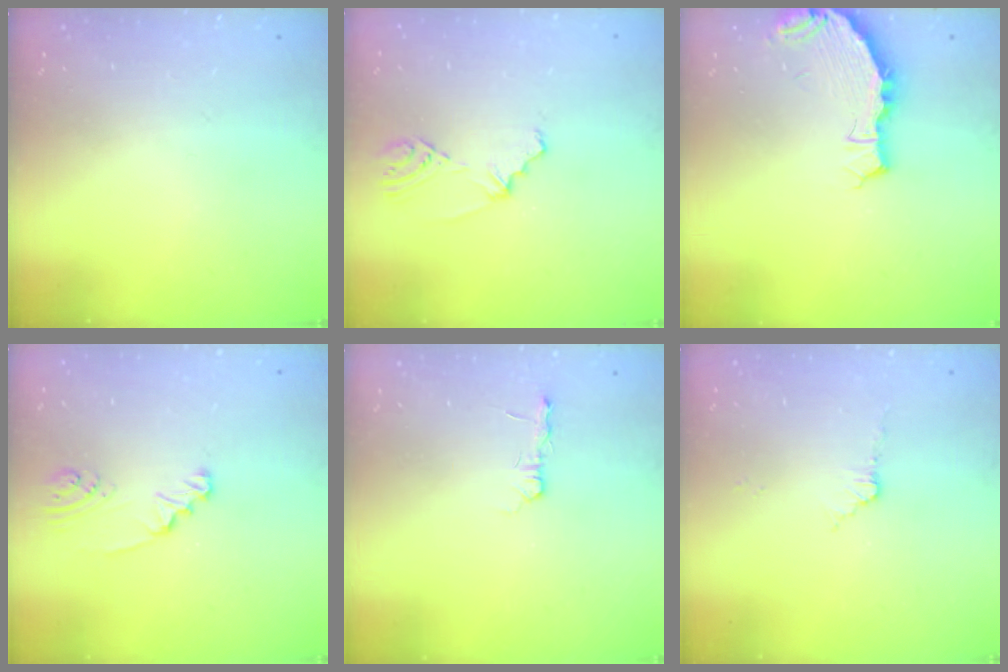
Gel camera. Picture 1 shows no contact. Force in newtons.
{"total": 2.8, "press": 2.3, "slide": 1.5}
{"total": 4.9, "press": 4.4, "slide": 2.2}
{"total": 2.4, "press": 2.4, "slide": 0.2}
{"total": 2.7, "press": 2.7, "slide": 0.4}
{"total": 3.0, "press": 3.0, "slide": 0.4}